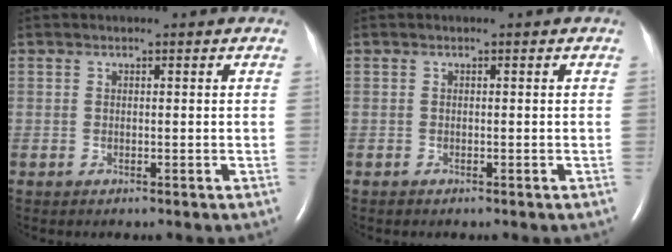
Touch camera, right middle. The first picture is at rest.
{"total": 0.0}